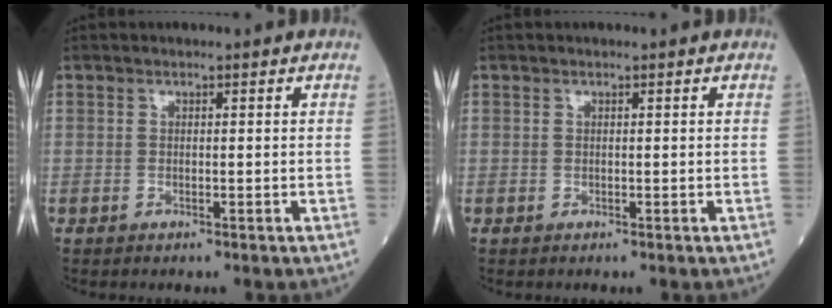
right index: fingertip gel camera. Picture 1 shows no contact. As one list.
[{"total": 0.0}]